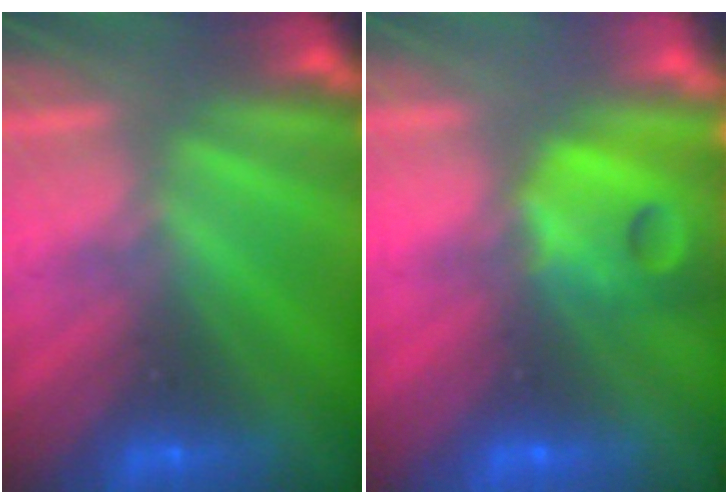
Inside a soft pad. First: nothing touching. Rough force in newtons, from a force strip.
{"total": 9.8}